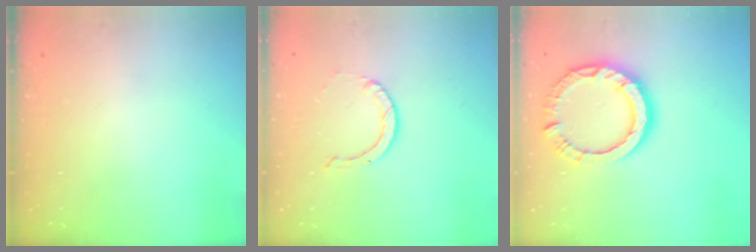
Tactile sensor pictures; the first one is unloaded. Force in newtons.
{"total": 2.0, "press": 2.0, "slide": 0.2}
{"total": 13.2, "press": 13.1, "slide": 1.6}